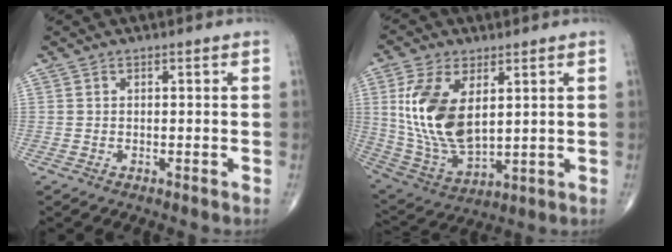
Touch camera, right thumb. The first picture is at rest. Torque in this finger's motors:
{"motor_torque": [1.64, 2.78, 1.66, 0.27, 0.63]}